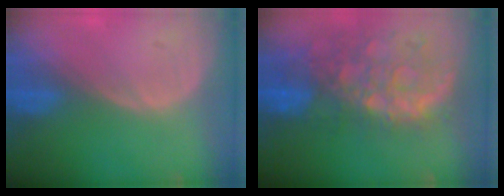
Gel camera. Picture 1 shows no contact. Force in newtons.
{"total": 11.7, "press": 9.9, "slide": 6.3}